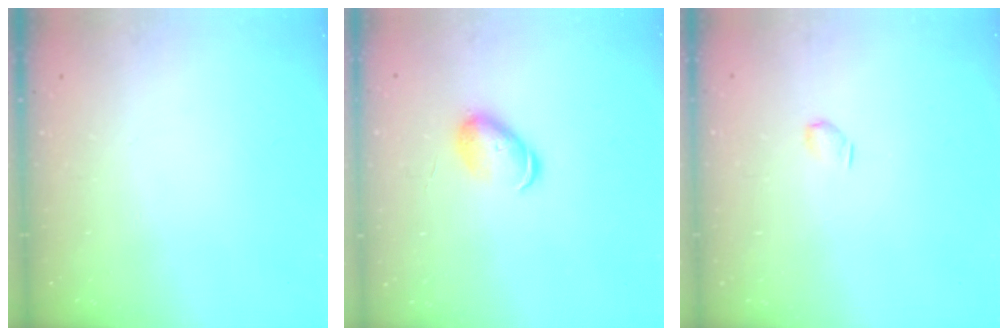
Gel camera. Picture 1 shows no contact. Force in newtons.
{"total": 6.0, "press": 6.0, "slide": 0.2}
{"total": 3.1, "press": 3.0, "slide": 0.5}